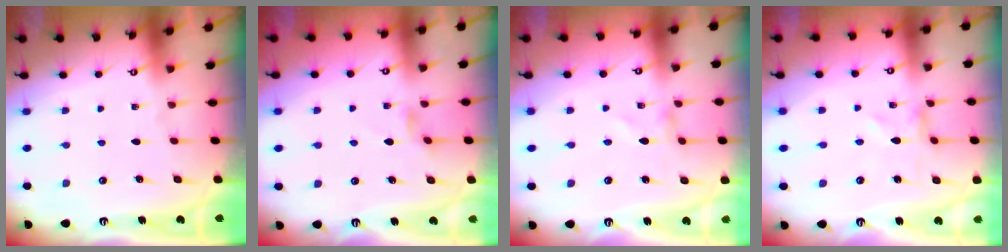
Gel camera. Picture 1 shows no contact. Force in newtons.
{"total": 2.1, "press": 2.1, "slide": 0.3}
{"total": 0.9, "press": 0.9, "slide": 0.1}
{"total": 0.0}